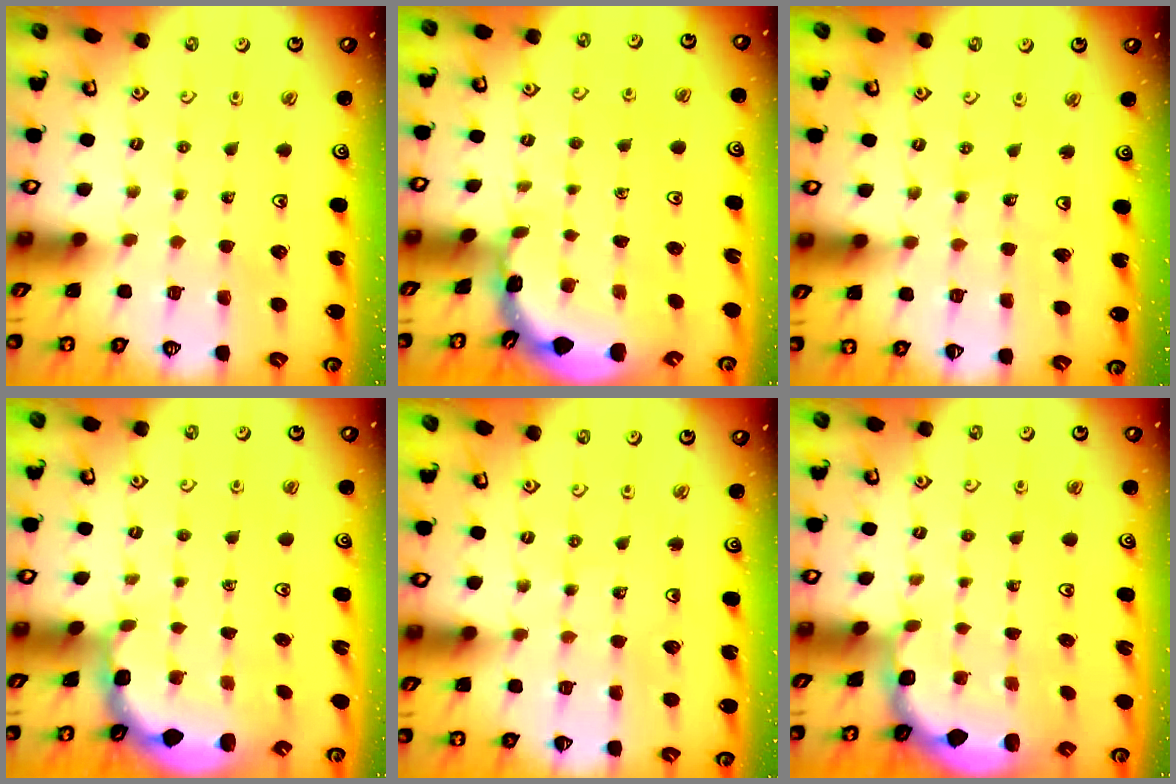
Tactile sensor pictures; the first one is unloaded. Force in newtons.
{"total": 1.8, "press": 1.8, "slide": 0.1}
{"total": 4.7, "press": 4.6, "slide": 0.7}
{"total": 2.4, "press": 1.7, "slide": 1.6}
{"total": 6.0, "press": 5.8, "slide": 1.7}
{"total": 1.7, "press": 1.5, "slide": 0.6}